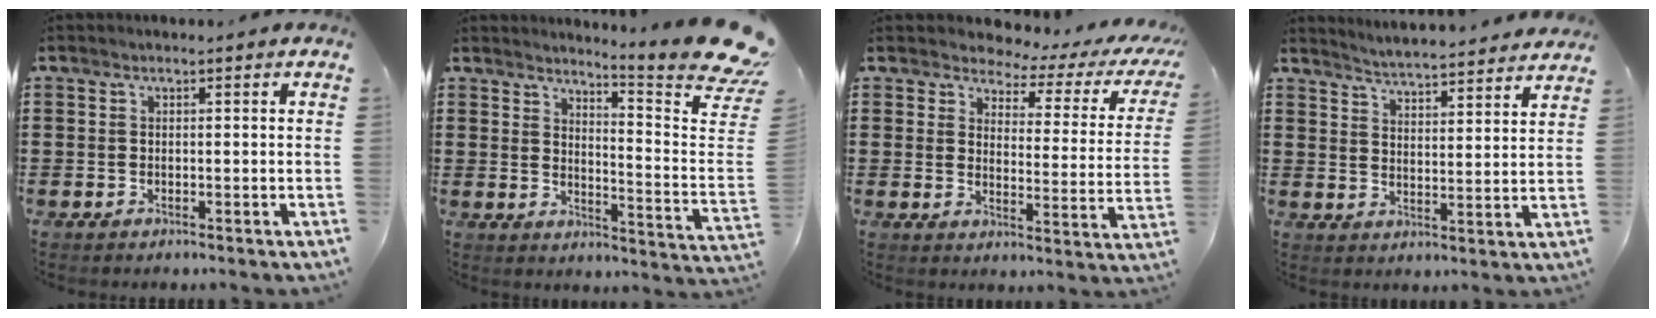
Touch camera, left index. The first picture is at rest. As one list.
[{"total": 7.9, "force": [6.4, -0.1, 4.6], "torque": [-0.081, -0.059, 0.106]}, {"total": 3.0, "force": [2.5, 1.4, 1.0], "torque": [-0.033, -0.020, 0.034]}, {"total": 4.2, "force": [4.1, -0.6, 0.0], "torque": [-0.022, -0.035, 0.069]}]